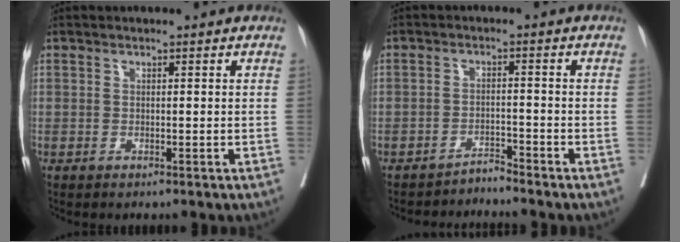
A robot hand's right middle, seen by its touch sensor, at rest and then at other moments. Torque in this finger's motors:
{"motor_torque": [0.33, -0.31, -0.05, -0.01]}